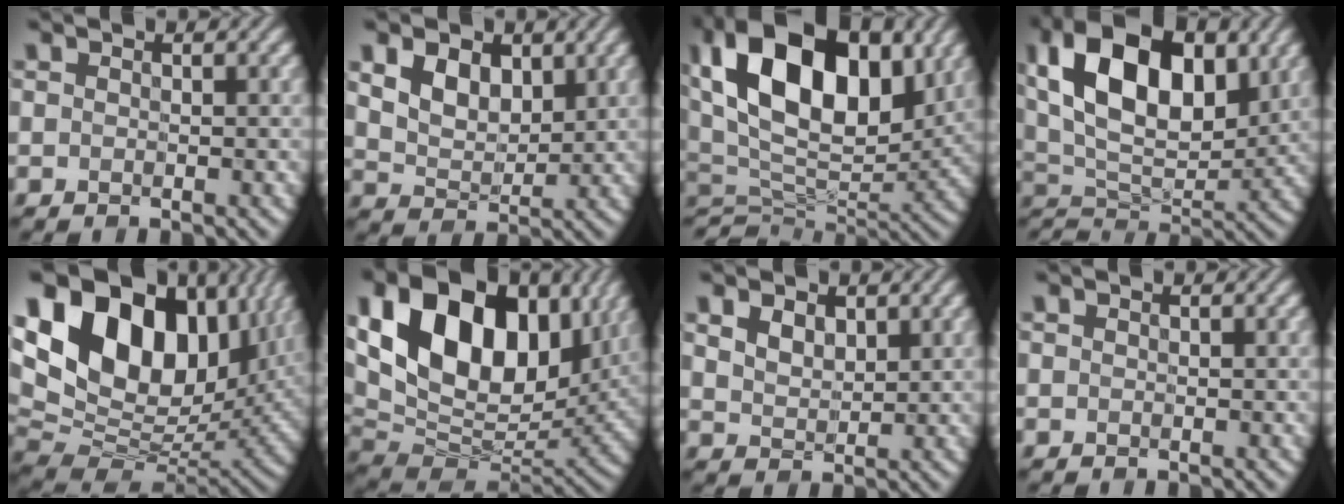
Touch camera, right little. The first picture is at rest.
{"total": 4.5, "force": [1.6, 3.1, 2.7], "torque": [-0.063, -0.014, 0.023]}
{"total": 17.0, "force": [6.4, 9.8, 12.3], "torque": [-0.214, 0.036, 0.098]}
{"total": 14.4, "force": [4.8, 8.0, 11.0], "torque": [-0.181, 0.023, 0.065]}
{"total": 18.3, "force": [7.4, 11.3, 12.4], "torque": [-0.233, 0.046, 0.121]}
{"total": 16.7, "force": [5.4, 10.8, 11.5], "torque": [-0.206, 0.021, 0.088]}
{"total": 2.6, "force": [1.1, 1.8, 1.6], "torque": [-0.040, -0.003, 0.014]}
{"total": 0.0}